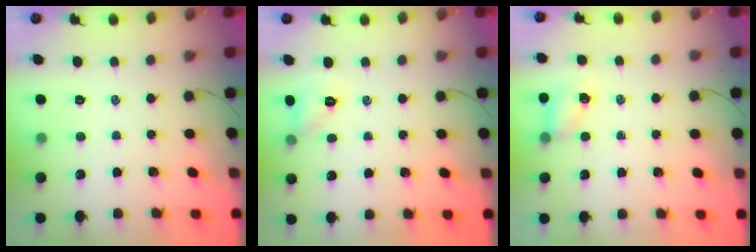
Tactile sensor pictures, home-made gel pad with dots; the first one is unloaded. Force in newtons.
{"total": 6.3, "press": 6.2, "slide": 0.7}
{"total": 5.0, "press": 4.8, "slide": 1.3}